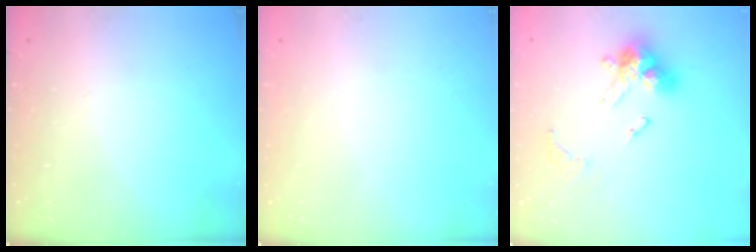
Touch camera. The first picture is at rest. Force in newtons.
{"total": 0.0}
{"total": 14.6, "press": 14.6, "slide": 1.6}